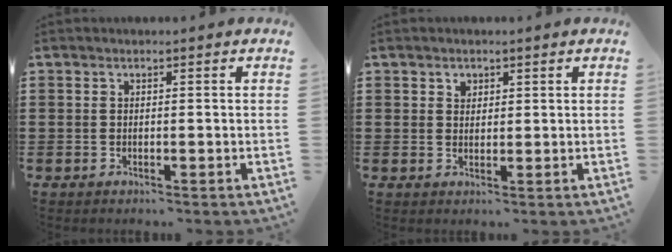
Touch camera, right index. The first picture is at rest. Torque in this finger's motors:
{"motor_torque": [0.03, -0.03, 0.00, 0.01]}